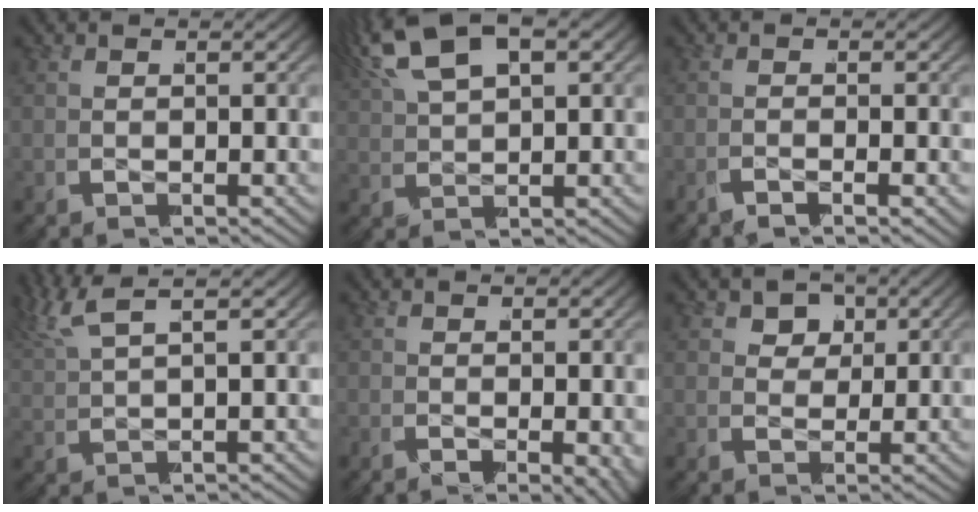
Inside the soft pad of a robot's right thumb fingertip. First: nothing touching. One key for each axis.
{"total": 4.9, "fx": 2.4, "fy": 2.2, "fz": 3.7, "tx": -0.079, "ty": 0.011, "tz": 0.044}
{"total": 1.1, "fx": -0.9, "fy": -0.2, "fz": 0.6, "tx": -0.015, "ty": 0.004, "tz": -0.025}
{"total": 3.1, "fx": 2.9, "fy": -0.1, "fz": 1.1, "tx": -0.036, "ty": 0.018, "tz": 0.050}
{"total": 2.6, "fx": -0.7, "fy": 1.2, "fz": 2.1, "tx": -0.031, "ty": -0.017, "tz": -0.004}
{"total": 3.7, "fx": 1.3, "fy": 2.9, "fz": 1.9, "tx": -0.037, "ty": -0.014, "tz": 0.024}